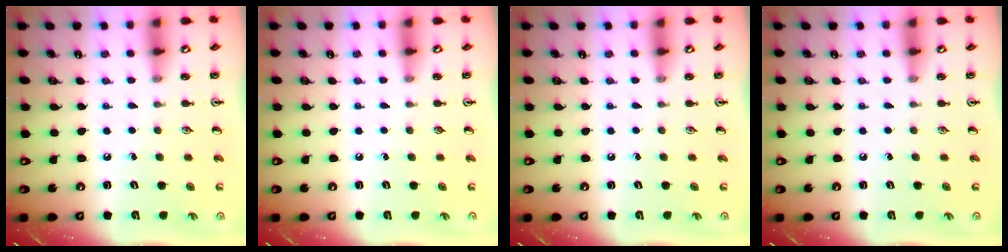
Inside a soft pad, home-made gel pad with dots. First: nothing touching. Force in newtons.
{"total": 0.0}
{"total": 0.0}
{"total": 0.0}